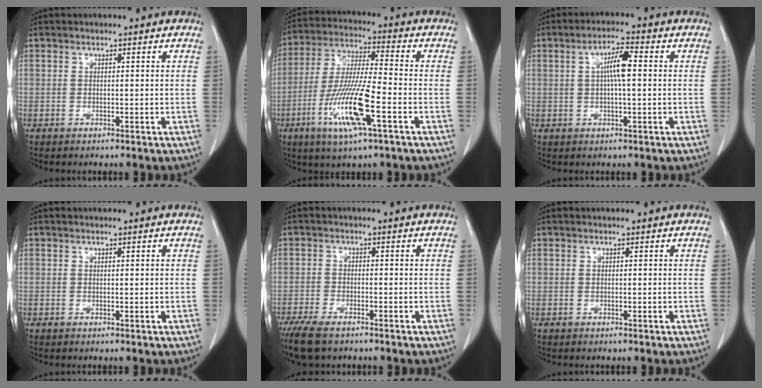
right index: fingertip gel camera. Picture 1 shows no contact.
{"total": 14.5, "force": [-5.5, 1.4, 13.3], "torque": [-0.274, -0.018, -0.100]}
{"total": 5.7, "force": [0.8, 1.2, 5.5], "torque": [-0.108, 0.013, 0.015]}
{"total": 0.7, "force": [0.1, 0.2, 0.6], "torque": [-0.018, 0.004, 0.005]}
{"total": 8.0, "force": [-5.7, 3.0, 4.7], "torque": [-0.088, -0.015, -0.098]}
{"total": 0.0}